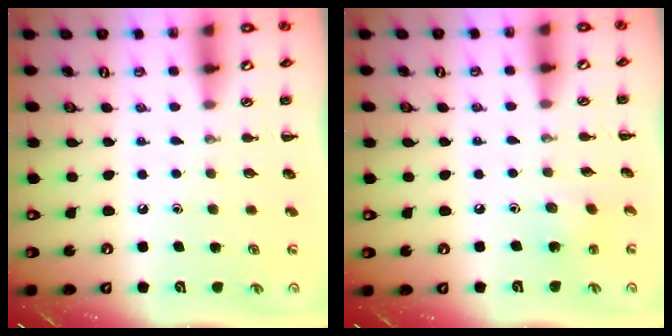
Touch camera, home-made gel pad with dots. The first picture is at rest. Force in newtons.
{"total": 2.1, "press": 2.0, "slide": 0.6}